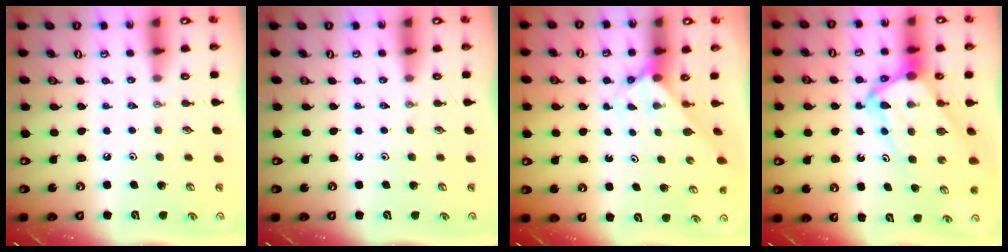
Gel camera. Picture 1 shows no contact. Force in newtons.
{"total": 0.0}
{"total": 2.6, "press": 2.6, "slide": 0.3}
{"total": 10.5, "press": 10.5, "slide": 1.0}